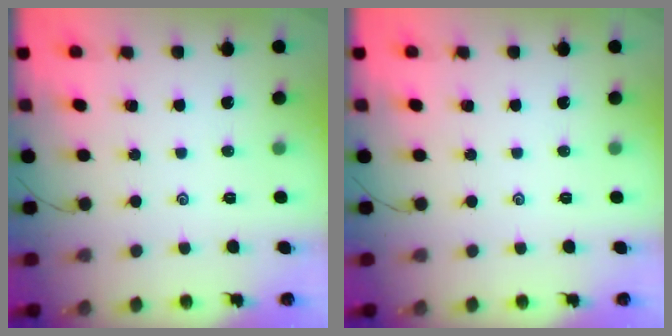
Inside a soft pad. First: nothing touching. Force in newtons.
{"total": 0.0}